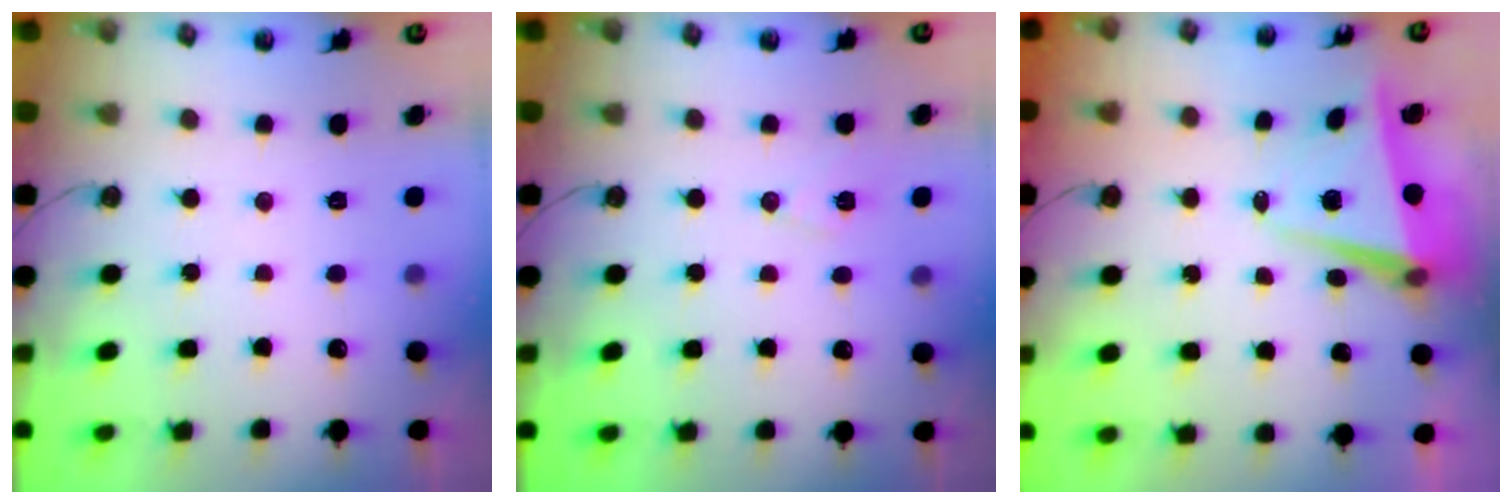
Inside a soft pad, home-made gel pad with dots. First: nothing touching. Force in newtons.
{"total": 7.1, "press": 5.5, "slide": 4.5}
{"total": 5.5, "press": 5.2, "slide": 2.0}